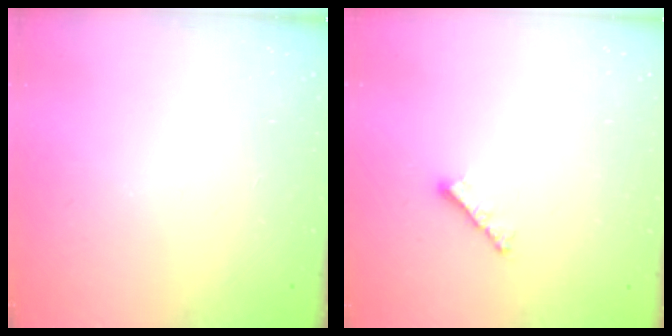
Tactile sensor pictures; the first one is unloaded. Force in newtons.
{"total": 2.8, "press": 2.7, "slide": 0.6}